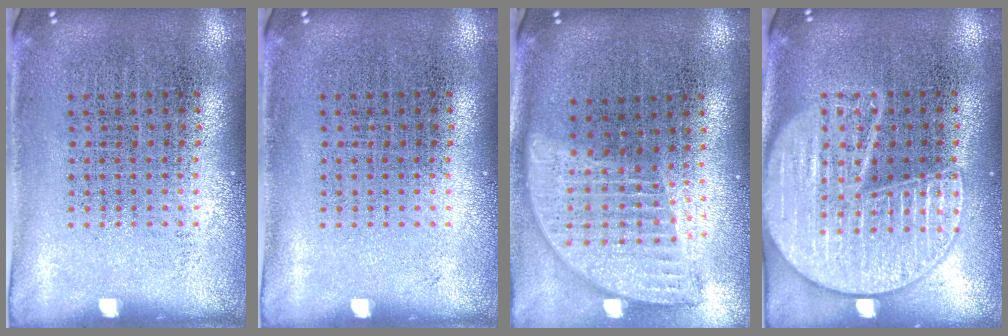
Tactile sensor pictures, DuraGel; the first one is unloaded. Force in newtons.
{"total": 0.0}
{"total": 1.9, "press": 1.5, "slide": 1.1}
{"total": 3.0, "press": 3.0, "slide": 0.2}